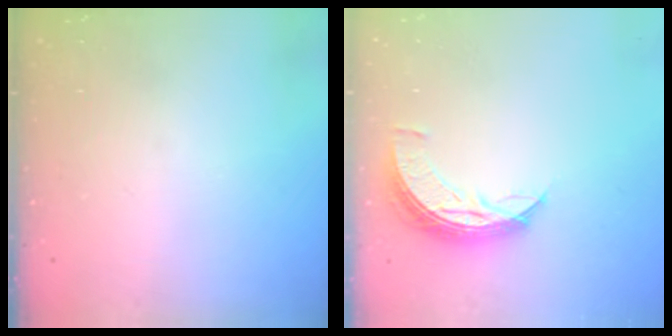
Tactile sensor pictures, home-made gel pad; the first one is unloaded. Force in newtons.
{"total": 8.2, "press": 8.1, "slide": 0.3}